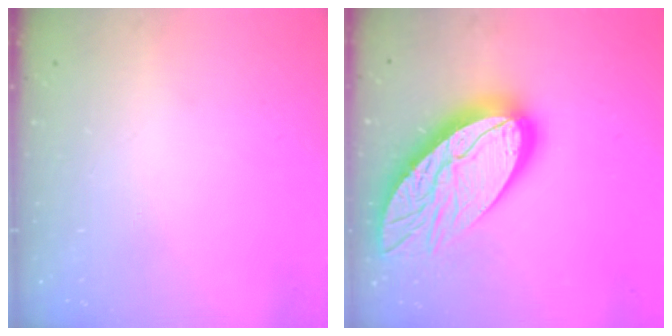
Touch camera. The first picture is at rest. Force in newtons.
{"total": 22.3, "press": 22.2, "slide": 2.0}